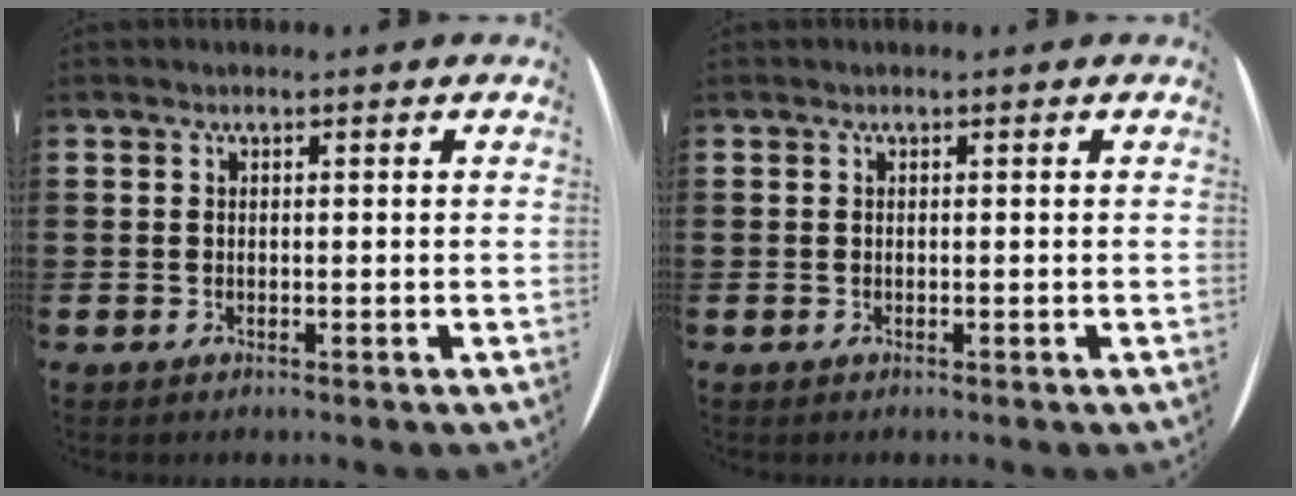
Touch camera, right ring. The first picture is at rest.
{"total": 0.0}